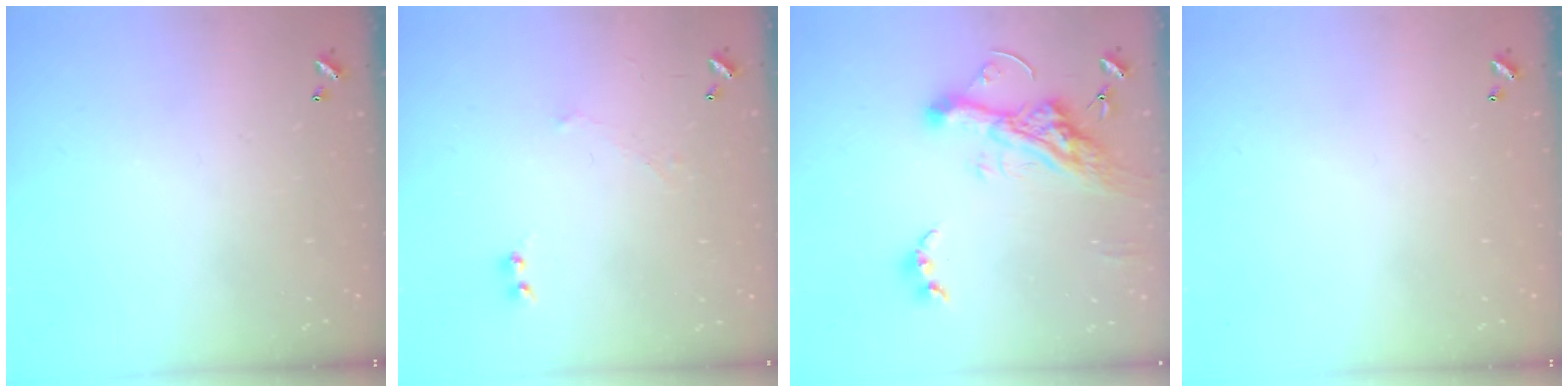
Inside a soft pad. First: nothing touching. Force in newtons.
{"total": 0.9, "press": 0.3, "slide": 0.8}
{"total": 12.9, "press": 12.8, "slide": 1.9}
{"total": 0.0}